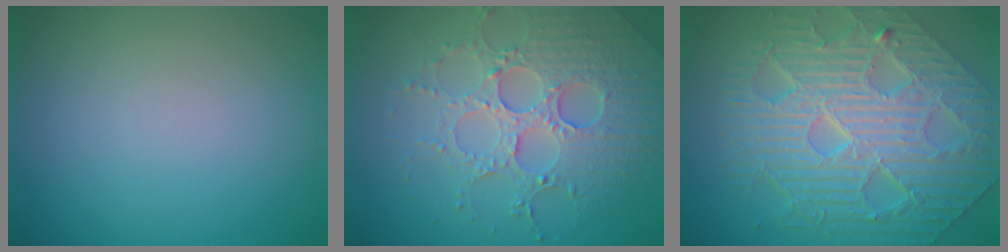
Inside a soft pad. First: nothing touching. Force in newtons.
{"total": 5.6, "press": 4.8, "slide": 2.9}
{"total": 10.4, "press": 7.7, "slide": 6.9}